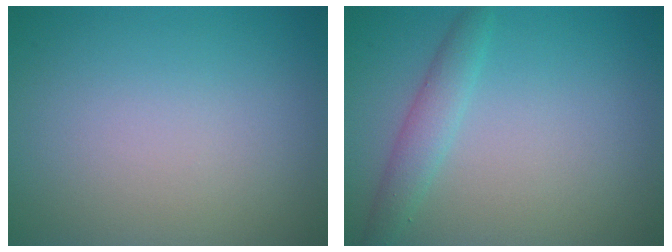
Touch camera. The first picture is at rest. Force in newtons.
{"total": 2.2, "press": 2.2, "slide": 0.0}